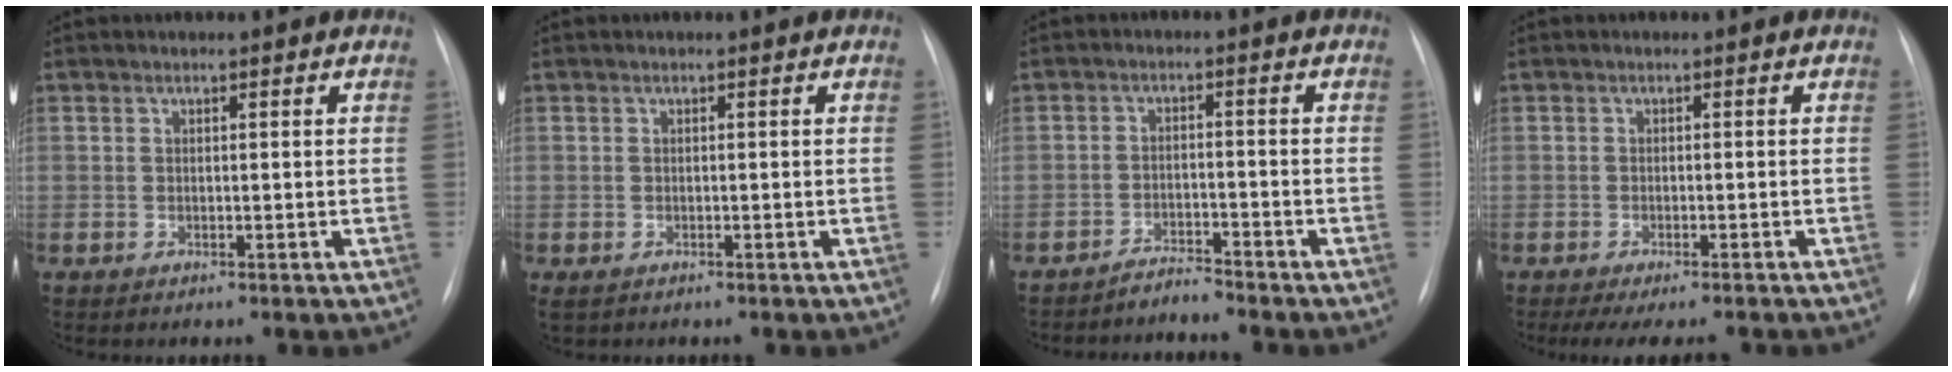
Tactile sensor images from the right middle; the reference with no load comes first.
{"total": 0.9, "force": [-0.5, 0.6, 0.5], "torque": [-0.012, 0.000, 0.000]}
{"total": 2.4, "force": [-2.4, -0.2, -0.2], "torque": [0.005, -0.013, -0.040]}
{"total": 8.6, "force": [-7.5, 1.6, 3.9], "torque": [-0.050, -0.007, -0.100]}